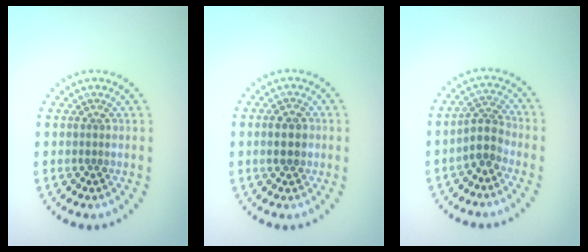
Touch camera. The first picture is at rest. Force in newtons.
{"total": 2.2, "press": 2.2, "slide": 0.1}
{"total": 2.5, "press": 2.0, "slide": 1.6}